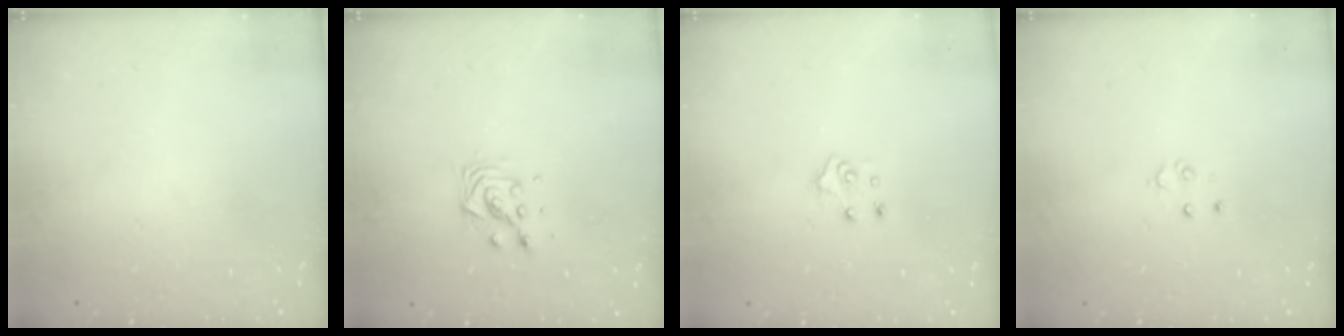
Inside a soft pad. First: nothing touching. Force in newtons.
{"total": 6.1, "press": 6.1, "slide": 0.5}
{"total": 5.6, "press": 5.6, "slide": 0.5}
{"total": 2.8, "press": 2.8, "slide": 0.3}